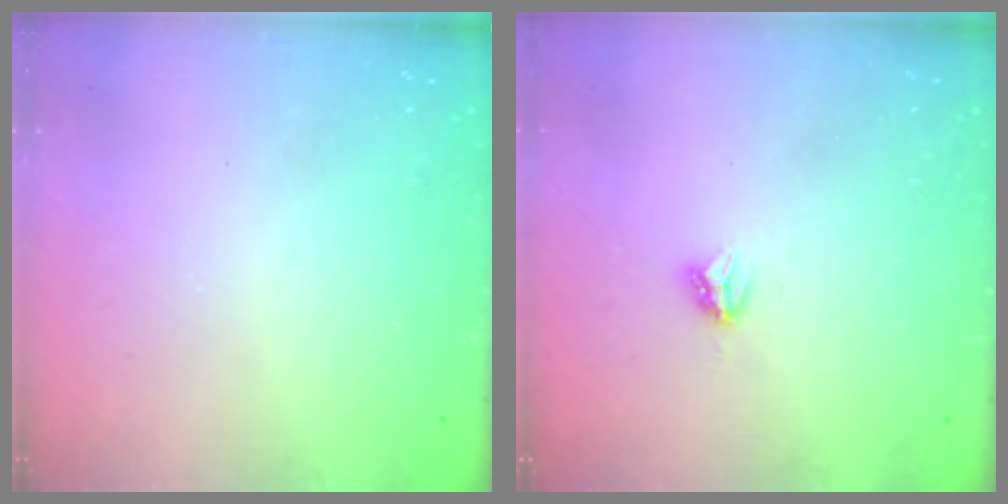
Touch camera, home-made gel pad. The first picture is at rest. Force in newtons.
{"total": 2.8, "press": 2.7, "slide": 0.4}